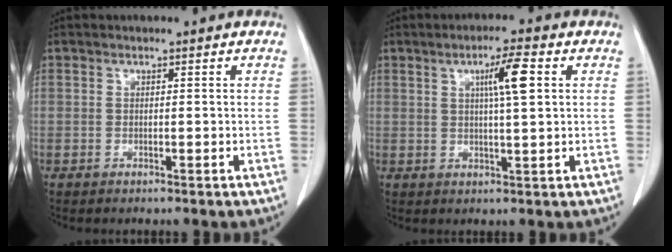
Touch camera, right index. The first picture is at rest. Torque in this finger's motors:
{"motor_torque": [0.21, 0.17, 0.13, 0.06]}